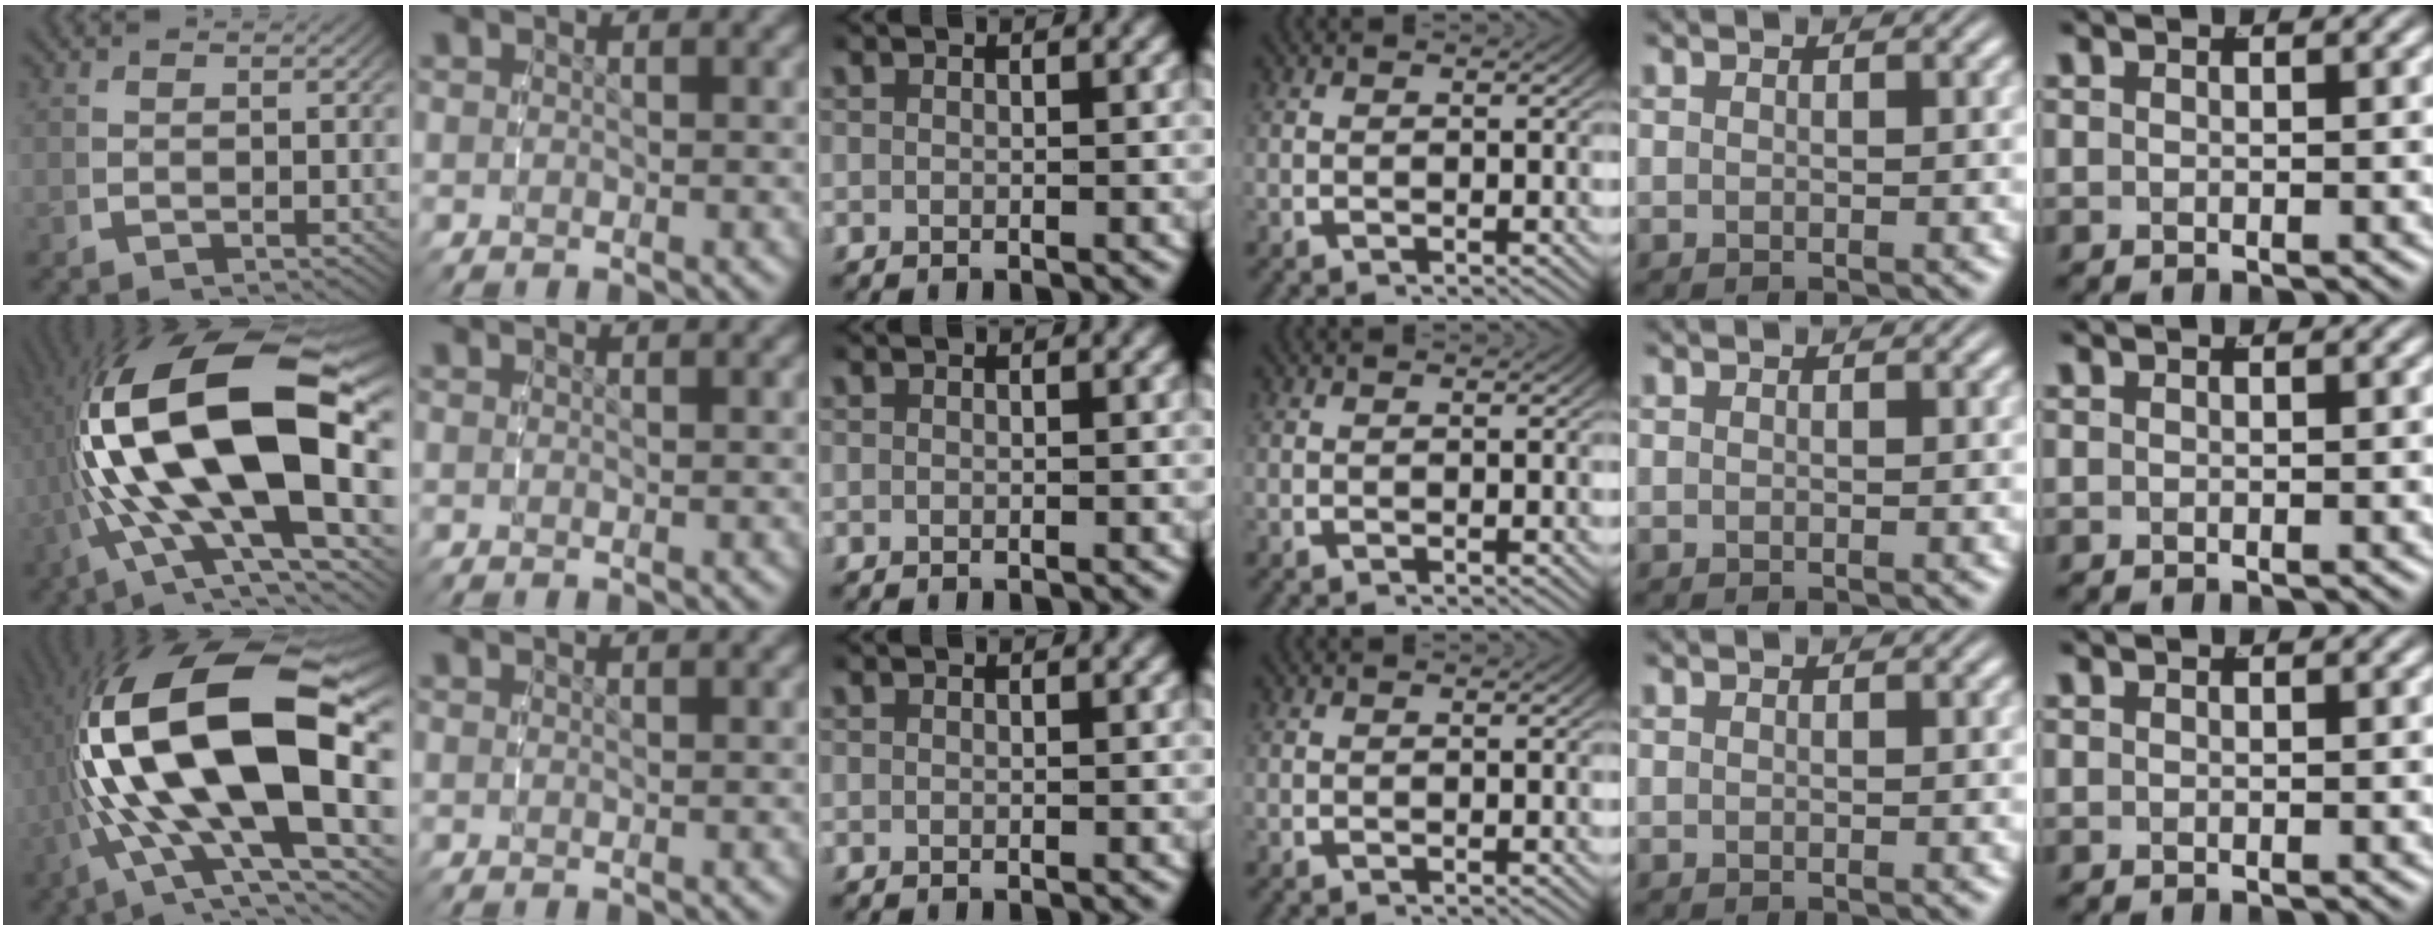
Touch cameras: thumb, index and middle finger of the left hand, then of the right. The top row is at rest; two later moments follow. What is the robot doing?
{"motion": "lift_and_place", "object": "toy banana"}